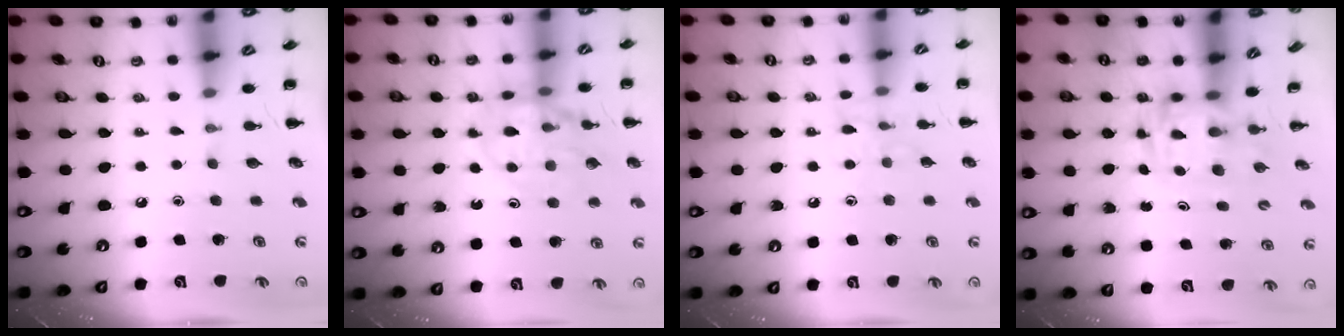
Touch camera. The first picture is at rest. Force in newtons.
{"total": 12.2, "press": 11.9, "slide": 2.7}
{"total": 7.0, "press": 6.9, "slide": 1.1}
{"total": 2.9, "press": 2.9, "slide": 0.5}